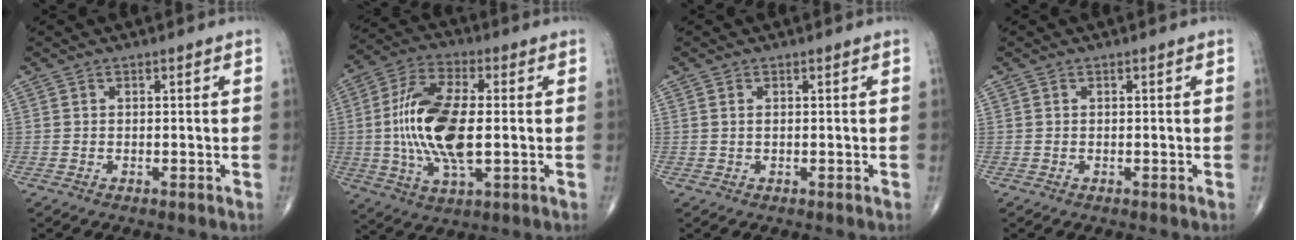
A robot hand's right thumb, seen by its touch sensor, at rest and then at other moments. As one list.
[{"total": 16.8, "force": [-0.3, 7.2, 15.1], "torque": [-0.310, 0.006, -0.006]}, {"total": 0.7, "force": [0.2, 0.3, 0.6], "torque": [-0.017, 0.003, 0.006]}, {"total": 0.0}]